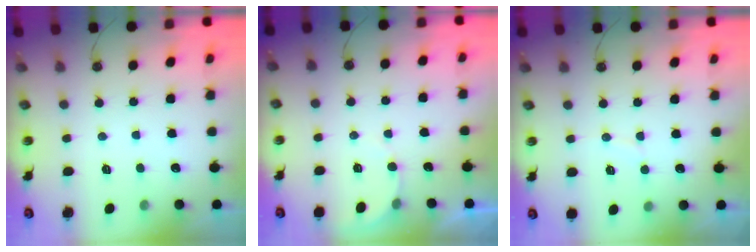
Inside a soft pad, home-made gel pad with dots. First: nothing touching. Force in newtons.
{"total": 3.2, "press": 3.2, "slide": 0.3}
{"total": 4.7, "press": 4.5, "slide": 1.4}